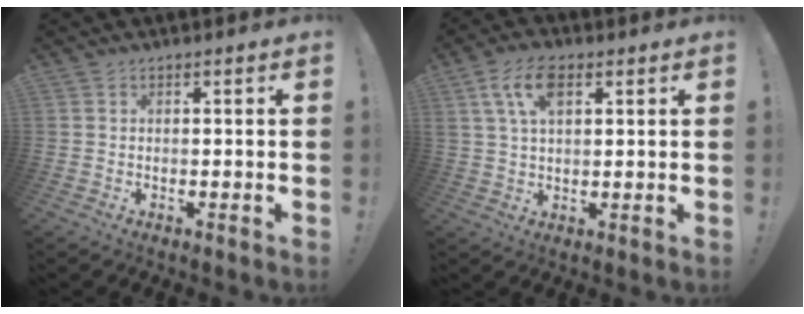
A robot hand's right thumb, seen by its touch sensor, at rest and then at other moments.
{"total": 9.0, "force": [3.8, 4.7, 6.7], "torque": [-0.123, 0.003, 0.069]}